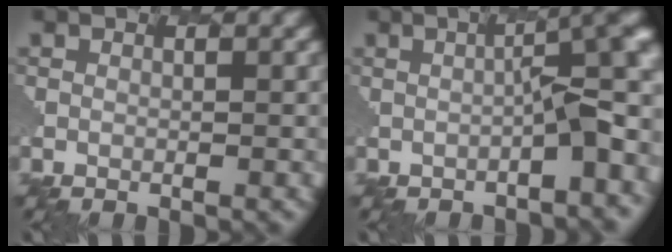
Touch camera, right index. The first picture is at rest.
{"total": 6.7, "force": [-0.4, 1.0, 6.6], "torque": [-0.082, 0.016, -0.011]}